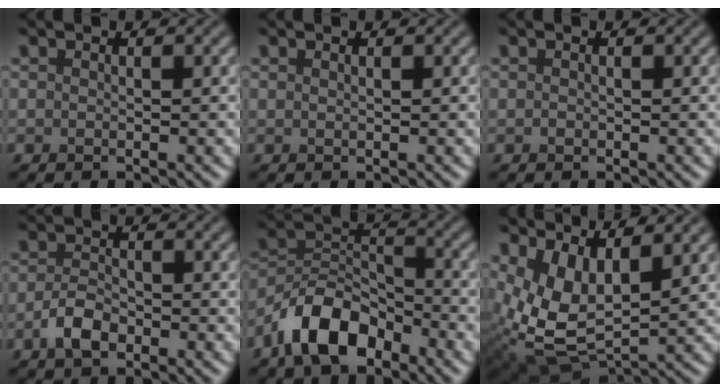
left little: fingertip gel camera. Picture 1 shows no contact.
{"total": 0.0}
{"total": 0.0}
{"total": 2.7, "force": [-1.4, 1.4, 1.9], "torque": [-0.039, 0.001, -0.032]}
{"total": 7.6, "force": [-4.8, 3.9, 4.4], "torque": [-0.071, 0.007, -0.102]}
{"total": 7.7, "force": [1.8, 4.3, 6.1], "torque": [-0.140, -0.017, 0.042]}